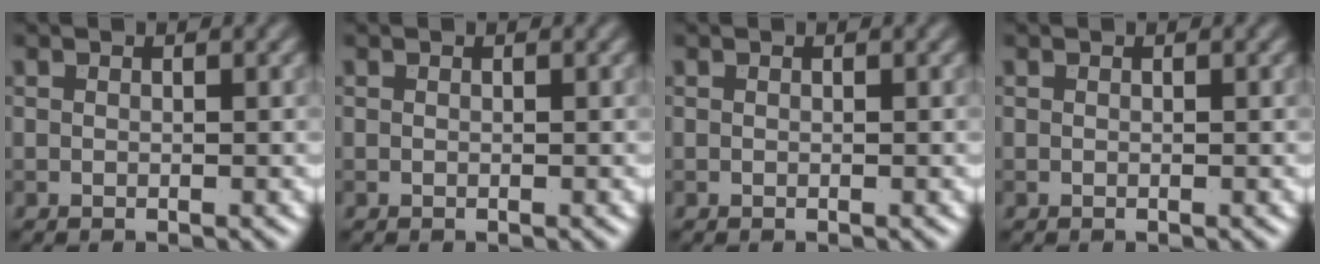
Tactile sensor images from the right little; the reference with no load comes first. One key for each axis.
{"total": 0.0}
{"total": 0.0}
{"total": 0.0}